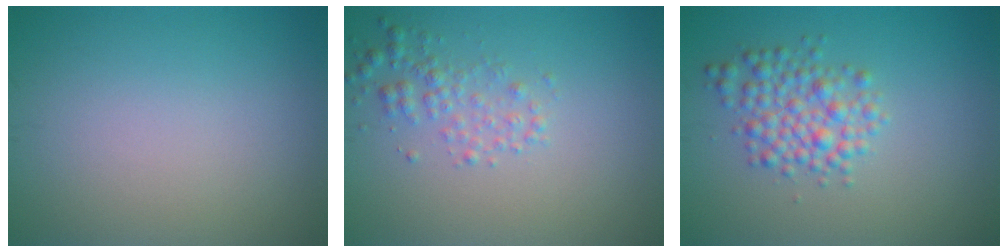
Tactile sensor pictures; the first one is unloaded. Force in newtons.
{"total": 2.1, "press": 2.1, "slide": 0.1}
{"total": 3.7, "press": 3.7, "slide": 0.1}